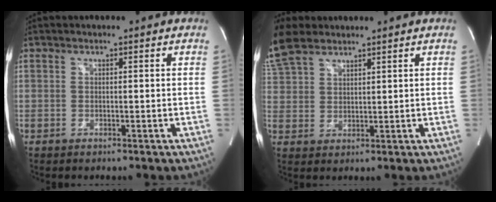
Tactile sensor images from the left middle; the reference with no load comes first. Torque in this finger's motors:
{"motor_torque": [0.41, -0.30, 1.06, 0.21]}